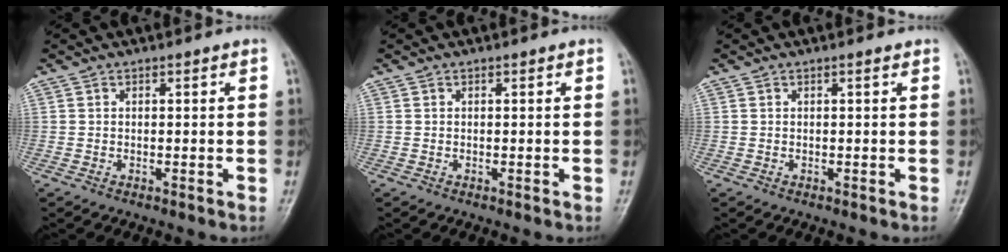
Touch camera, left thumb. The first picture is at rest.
{"total": 0.0}
{"total": 0.0}